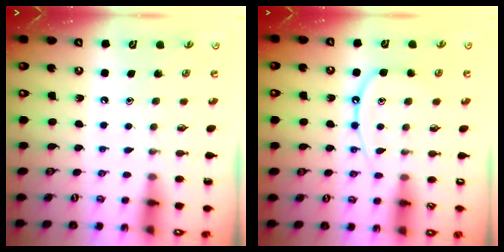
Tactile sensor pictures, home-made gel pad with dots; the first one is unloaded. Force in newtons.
{"total": 11.4, "press": 11.4, "slide": 0.9}